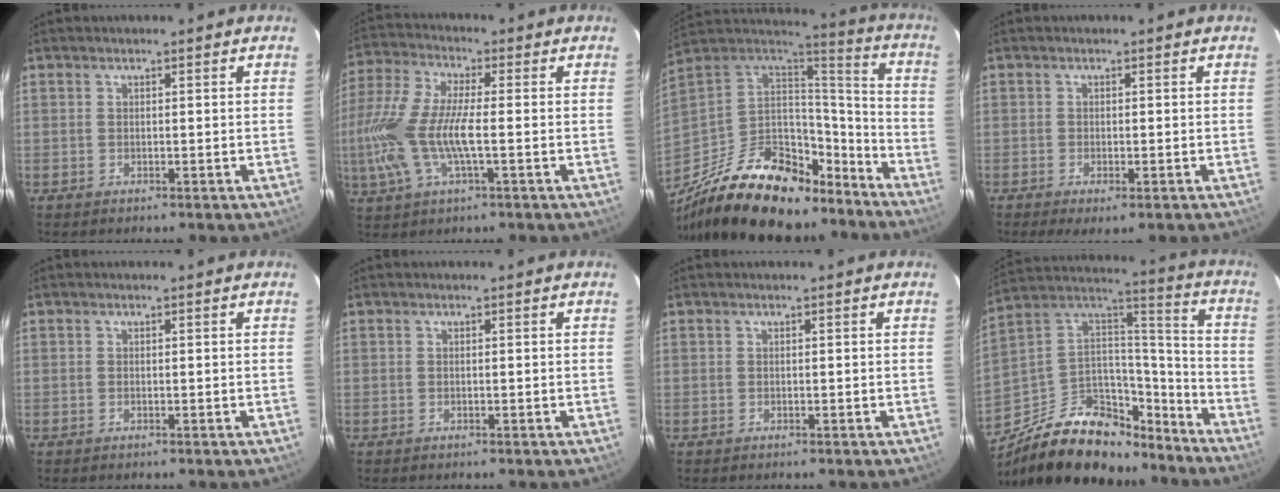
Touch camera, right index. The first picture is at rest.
{"total": 16.3, "force": [-2.6, 4.8, 15.3], "torque": [-0.322, -0.005, -0.056]}
{"total": 29.8, "force": [-21.2, 13.0, 16.4], "torque": [-0.314, 0.000, -0.324]}
{"total": 3.6, "force": [-2.2, 1.1, 2.6], "torque": [-0.055, -0.015, -0.033]}
{"total": 0.0}
{"total": 0.0}
{"total": 0.0}
{"total": 24.8, "force": [-17.2, 12.7, 12.6], "torque": [-0.256, 0.043, -0.258]}